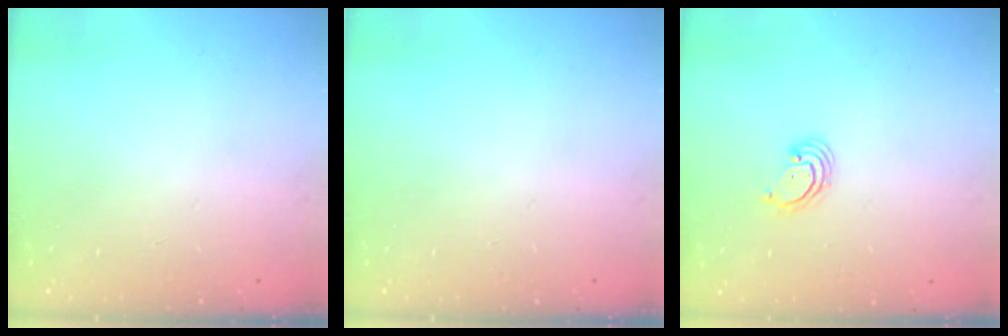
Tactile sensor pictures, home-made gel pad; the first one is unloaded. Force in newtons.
{"total": 0.0}
{"total": 2.6, "press": 2.6, "slide": 0.3}